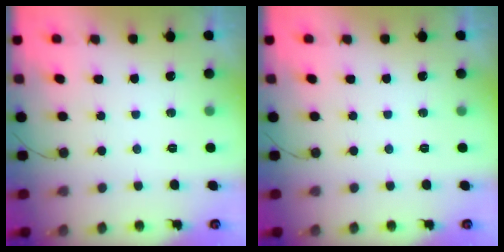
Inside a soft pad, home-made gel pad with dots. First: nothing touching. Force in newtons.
{"total": 0.0}